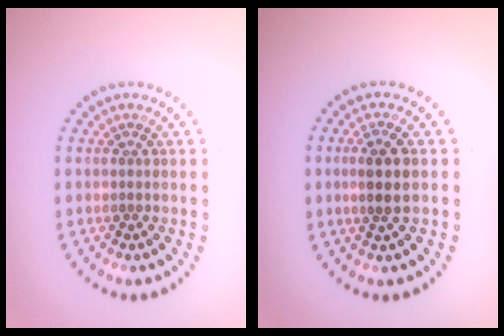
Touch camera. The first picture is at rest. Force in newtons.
{"total": 2.6, "press": 2.4, "slide": 1.1}